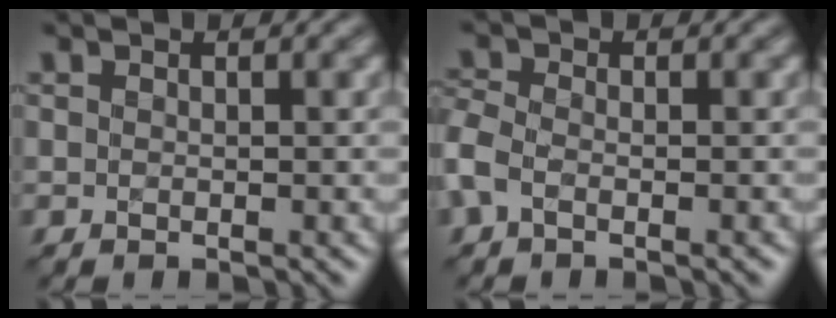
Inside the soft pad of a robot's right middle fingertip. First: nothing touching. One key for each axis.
{"total": 2.4, "fx": -1.3, "fy": 1.3, "fz": 1.6, "tx": -0.041, "ty": 0.006, "tz": -0.036}